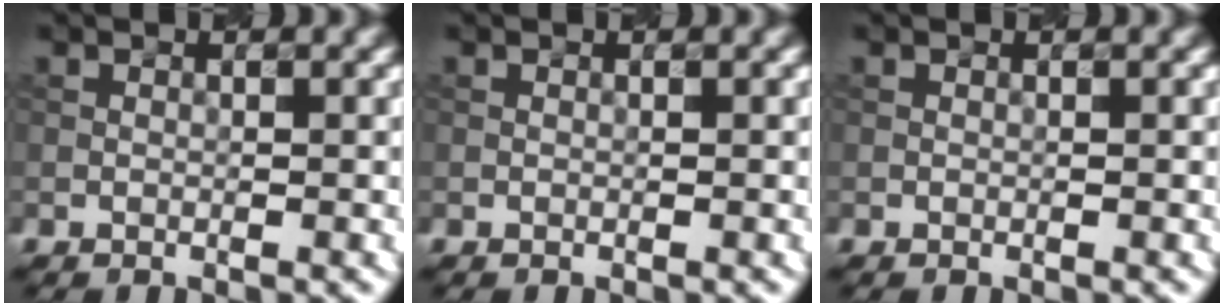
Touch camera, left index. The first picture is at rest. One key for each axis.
{"total": 0.0}
{"total": 0.0}